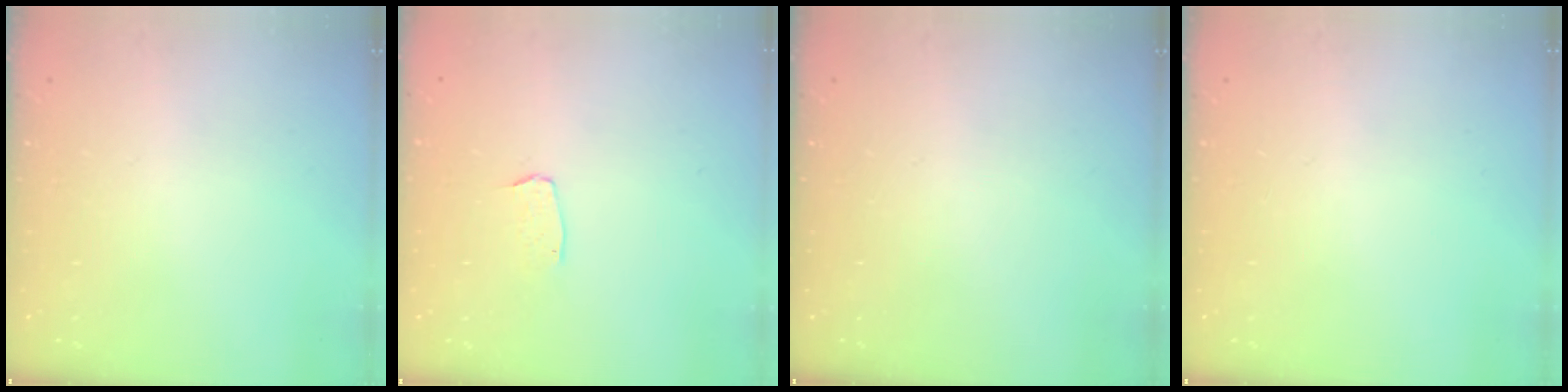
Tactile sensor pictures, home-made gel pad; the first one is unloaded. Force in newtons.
{"total": 3.1, "press": 3.1, "slide": 0.2}
{"total": 0.0}
{"total": 0.0}